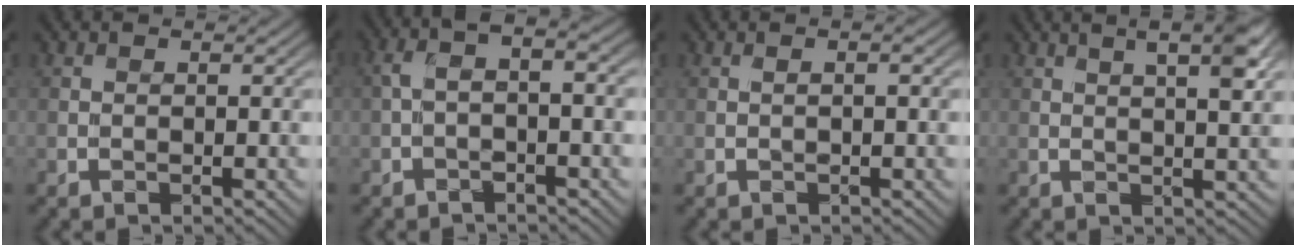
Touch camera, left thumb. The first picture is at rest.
{"total": 3.6, "force": [-0.5, 1.2, 3.4], "torque": [-0.073, 0.007, -0.017]}
{"total": 0.9, "force": [0.1, -0.1, 0.9], "torque": [-0.022, 0.001, 0.002]}
{"total": 4.8, "force": [2.7, 0.7, 4.0], "torque": [-0.064, 0.004, 0.048]}